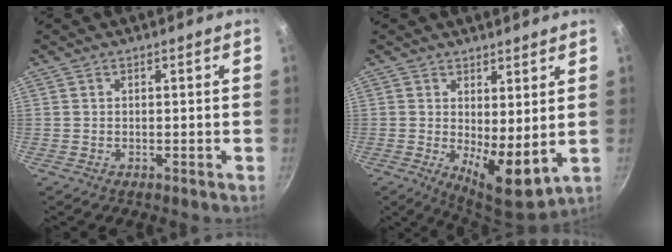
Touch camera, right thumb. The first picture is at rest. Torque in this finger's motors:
{"motor_torque": [-0.35, 0.97, 0.28, -0.23, 0.07]}